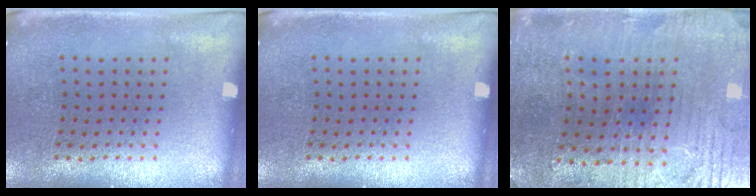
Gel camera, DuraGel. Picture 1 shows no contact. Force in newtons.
{"total": 0.0}
{"total": 1.5, "press": 1.3, "slide": 0.6}